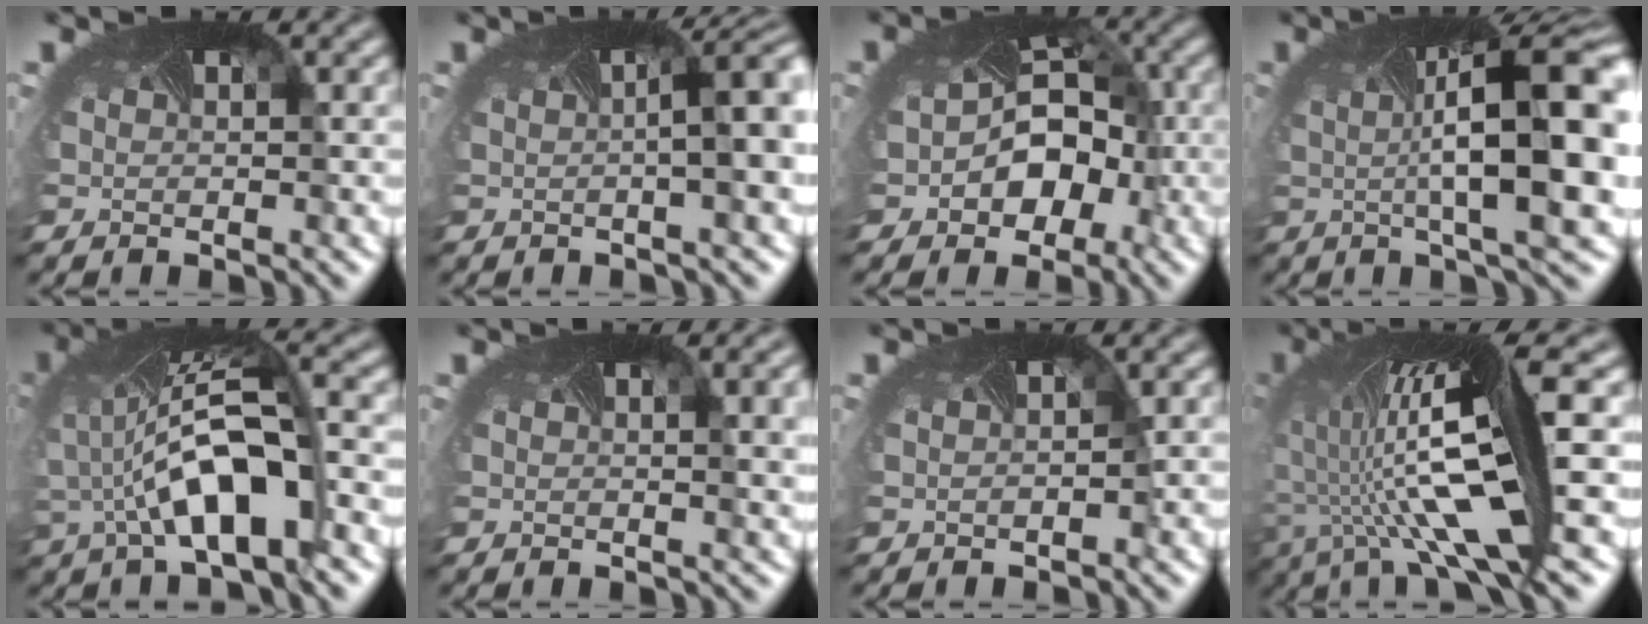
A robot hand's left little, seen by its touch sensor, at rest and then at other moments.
{"total": 7.3, "force": [0.8, 2.4, 6.8], "torque": [-0.076, 0.010, 0.008]}
{"total": 5.0, "force": [-1.4, 3.9, 2.7], "torque": [-0.062, -0.014, -0.016]}
{"total": 13.1, "force": [0.8, 3.4, 12.6], "torque": [-0.209, -0.003, 0.021]}
{"total": 6.1, "force": [-1.9, 1.9, 5.5], "torque": [-0.133, -0.004, -0.027]}
{"total": 4.4, "force": [1.2, 1.6, 3.9], "torque": [-0.041, 0.002, 0.013]}
{"total": 0.9, "force": [0.2, 0.5, 0.7], "torque": [-0.002, 0.009, -0.010]}
{"total": 11.5, "force": [0.1, 2.6, 11.2], "torque": [-0.194, -0.012, 0.010]}